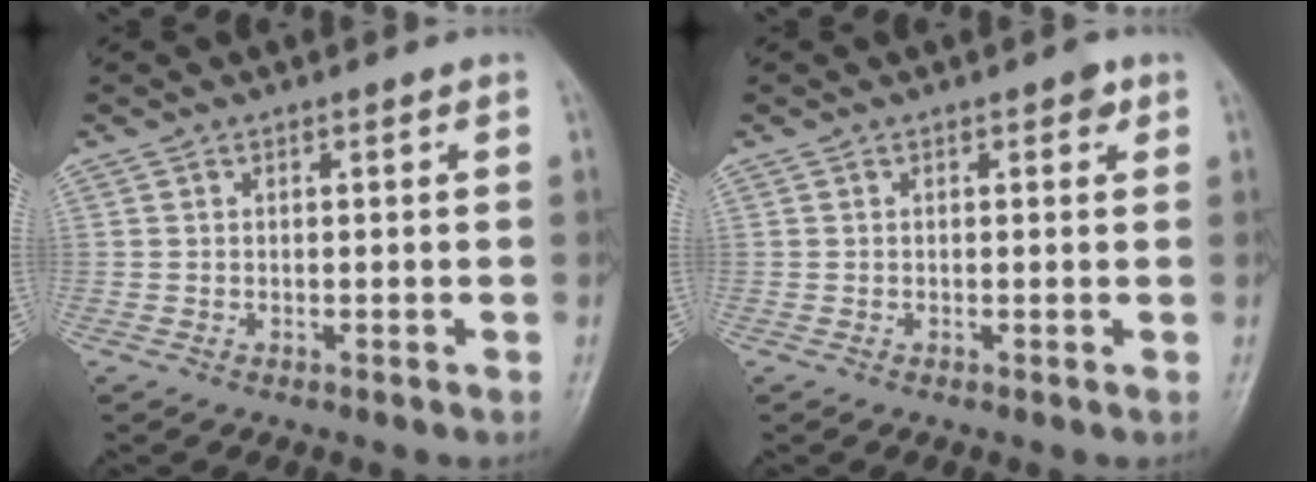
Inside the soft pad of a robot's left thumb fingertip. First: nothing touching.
{"total": 1.7, "force": [0.8, 0.9, 1.1], "torque": [-0.004, 0.000, 0.007]}